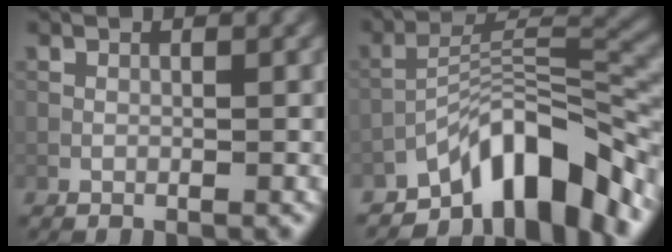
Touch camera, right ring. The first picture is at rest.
{"total": 9.7, "force": [-6.9, 2.9, 6.2], "torque": [-0.083, 0.013, -0.123]}